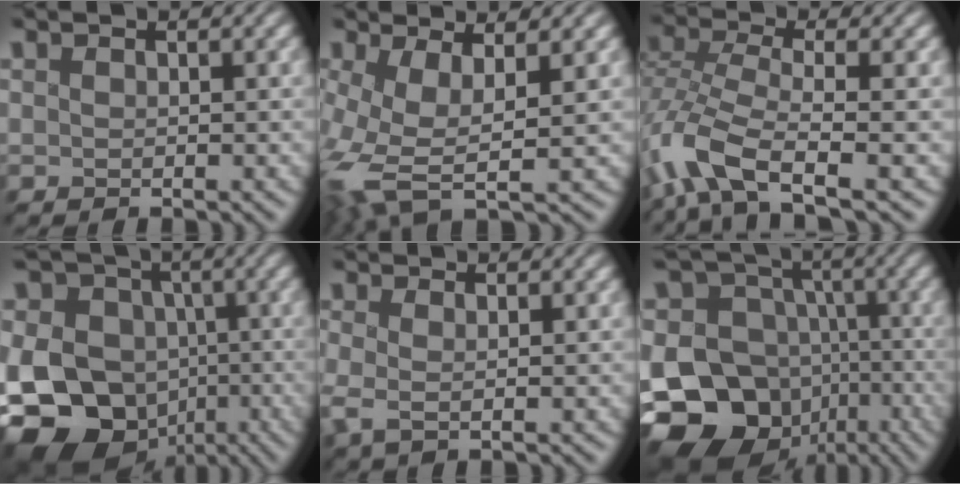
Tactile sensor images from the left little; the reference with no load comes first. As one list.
[{"total": 7.1, "force": [-1.8, 2.9, 6.3], "torque": [-0.150, -0.011, -0.027]}, {"total": 6.8, "force": [-3.9, 2.0, 5.2], "torque": [-0.123, 0.001, -0.086]}, {"total": 14.8, "force": [-5.0, 12.1, 7.0], "torque": [-0.129, -0.007, -0.115]}, {"total": 1.1, "force": [-0.1, 0.2, 1.0], "torque": [-0.027, -0.003, 0.002]}, {"total": 17.2, "force": [-6.5, 14.2, 7.1], "torque": [-0.149, -0.018, -0.120]}]